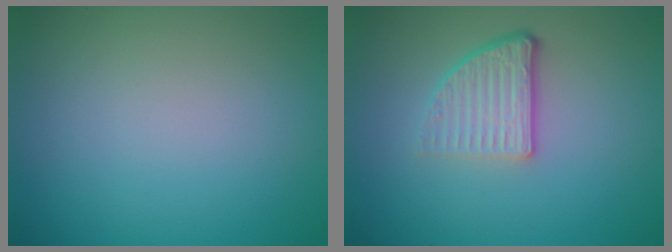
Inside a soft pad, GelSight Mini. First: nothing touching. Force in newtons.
{"total": 3.9, "press": 2.5, "slide": 3.0}